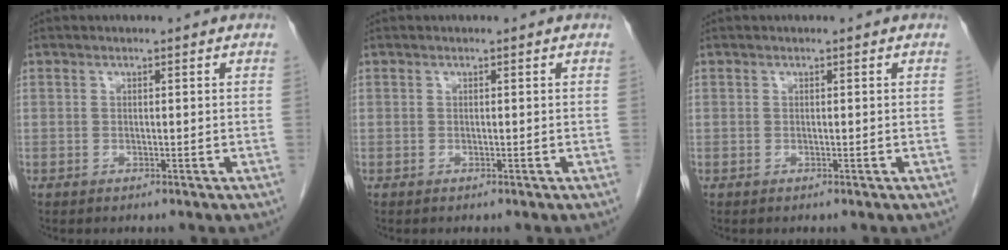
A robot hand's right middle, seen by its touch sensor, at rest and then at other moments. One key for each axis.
{"total": 0.0}
{"total": 0.0}